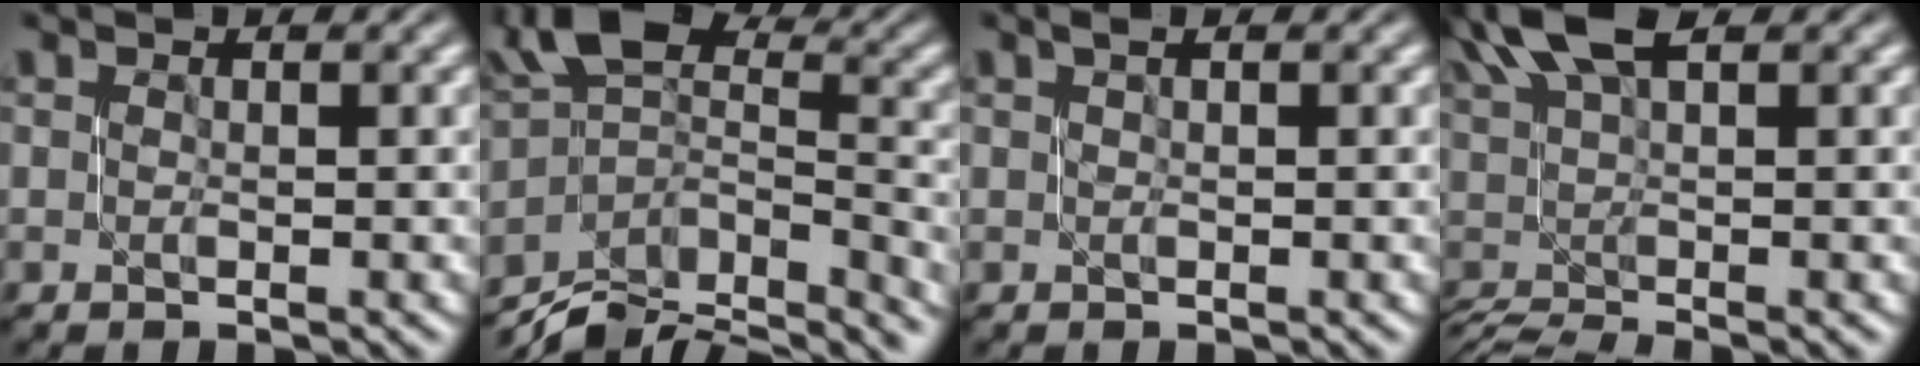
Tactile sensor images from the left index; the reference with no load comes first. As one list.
[{"total": 10.7, "force": [-7.7, 4.6, 5.8], "torque": [-0.087, 0.031, -0.108]}, {"total": 0.8, "force": [0.5, 0.2, 0.6], "torque": [-0.009, 0.002, 0.006]}, {"total": 6.7, "force": [3.1, 1.9, 5.6], "torque": [-0.084, 0.012, 0.052]}]